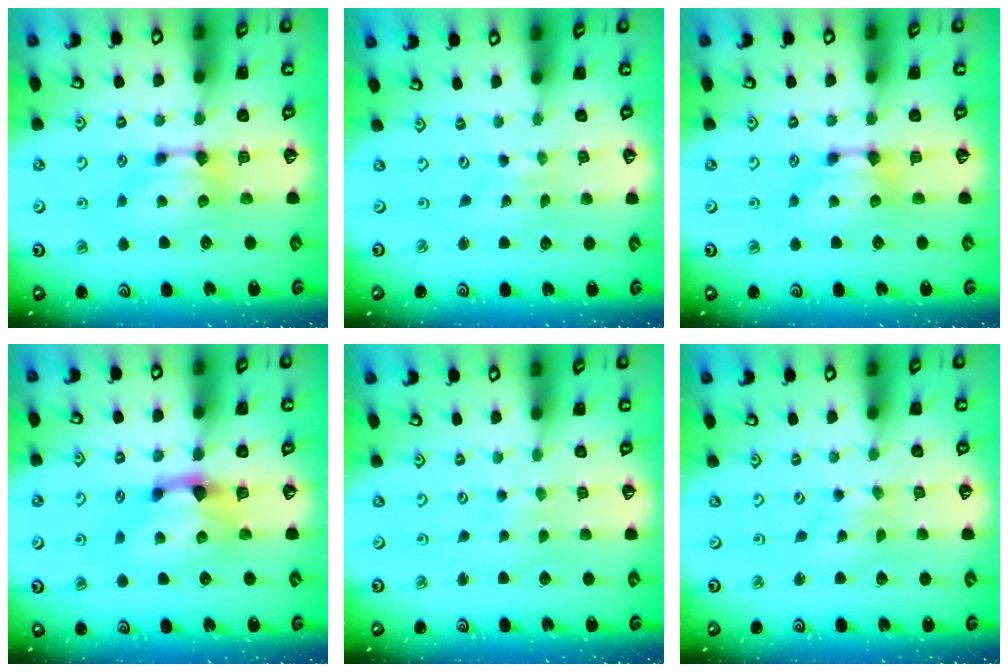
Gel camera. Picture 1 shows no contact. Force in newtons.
{"total": 6.4, "press": 6.4, "slide": 0.4}
{"total": 0.0}
{"total": 1.9, "press": 1.1, "slide": 1.5}
{"total": 5.3, "press": 5.3, "slide": 0.1}
{"total": 5.4, "press": 5.3, "slide": 0.7}